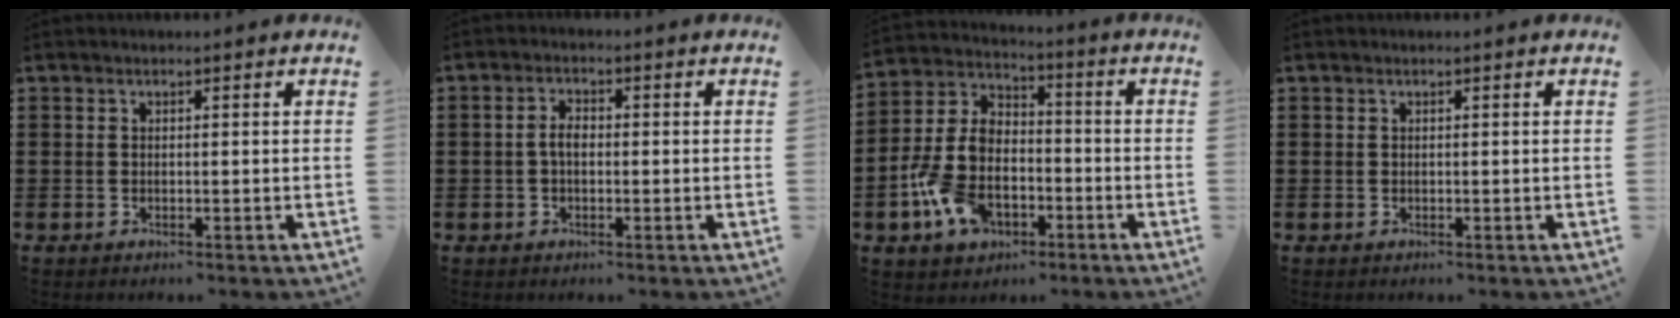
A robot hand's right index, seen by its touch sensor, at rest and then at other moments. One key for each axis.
{"total": 2.5, "fx": -0.3, "fy": 1.3, "fz": 2.1, "tx": -0.048, "ty": 0.001, "tz": -0.009}
{"total": 9.9, "fx": -3.2, "fy": 6.9, "fz": 6.4, "tx": -0.161, "ty": 0.008, "tz": -0.060}
{"total": 0.0}